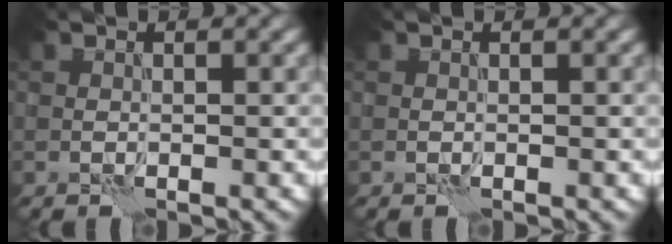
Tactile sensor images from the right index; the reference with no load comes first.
{"total": 0.0}